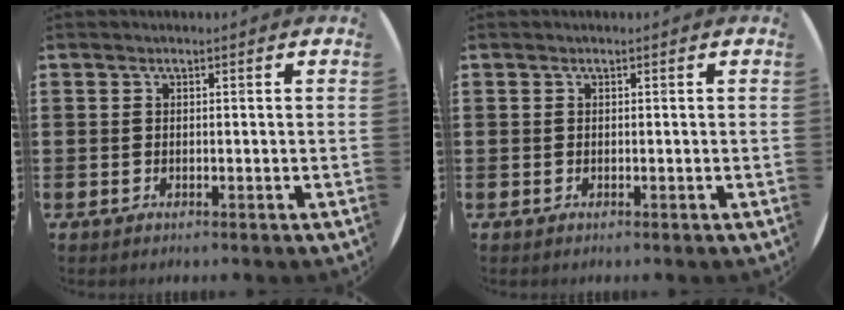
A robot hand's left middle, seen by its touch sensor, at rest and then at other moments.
{"total": 0.0}